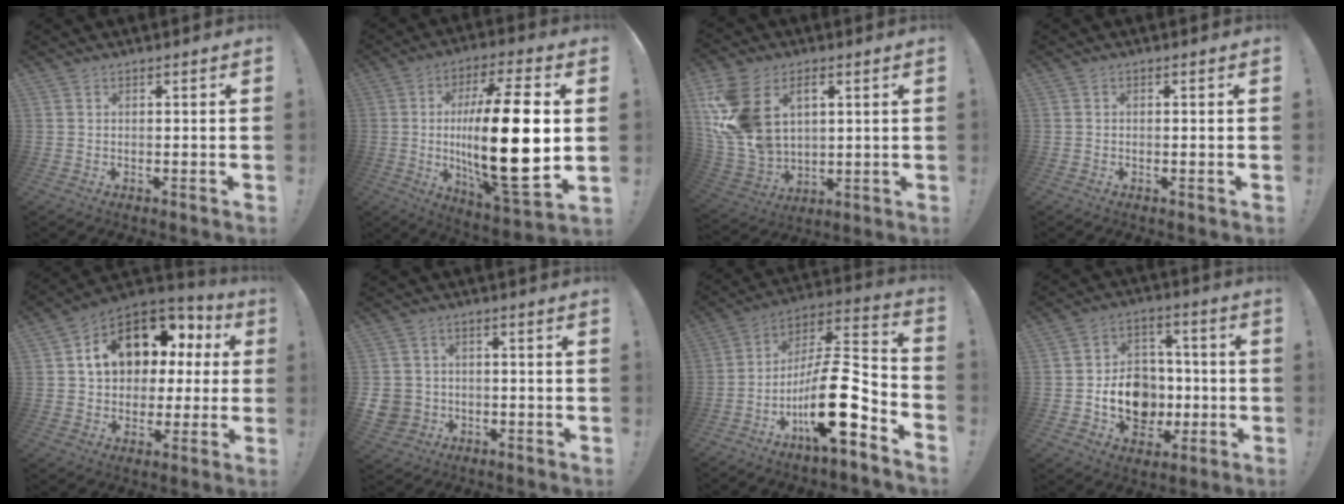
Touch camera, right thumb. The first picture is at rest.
{"total": 26.0, "force": [0.5, 7.9, 24.8], "torque": [-0.437, -0.009, 0.005]}
{"total": 17.1, "force": [6.1, 11.8, 10.8], "torque": [-0.233, -0.028, 0.117]}
{"total": 0.6, "force": [-0.2, 0.3, 0.5], "torque": [-0.001, -0.001, -0.005]}
{"total": 15.5, "force": [6.0, 11.3, 8.8], "torque": [-0.130, -0.028, 0.121]}
{"total": 6.3, "force": [-1.1, 5.9, 2.0], "torque": [-0.041, 0.010, -0.018]}
{"total": 20.2, "force": [-7.7, 6.0, 17.6], "torque": [-0.316, 0.033, -0.129]}
{"total": 13.9, "force": [-2.8, 11.5, 7.1], "torque": [-0.102, 0.026, -0.039]}